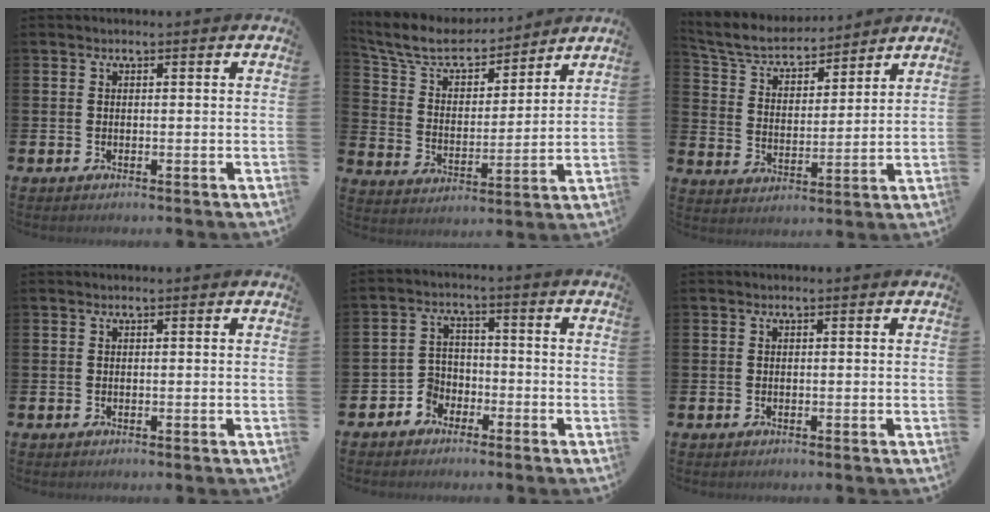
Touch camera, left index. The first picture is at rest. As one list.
[{"total": 9.0, "force": [8.2, 2.7, 2.5], "torque": [-0.095, -0.052, 0.147]}, {"total": 6.1, "force": [5.7, 1.6, 1.3], "torque": [-0.059, -0.039, 0.098]}, {"total": 0.0}, {"total": 3.4, "force": [-2.3, 2.6, 0.2], "torque": [-0.022, 0.000, -0.050]}, {"total": 0.0}]